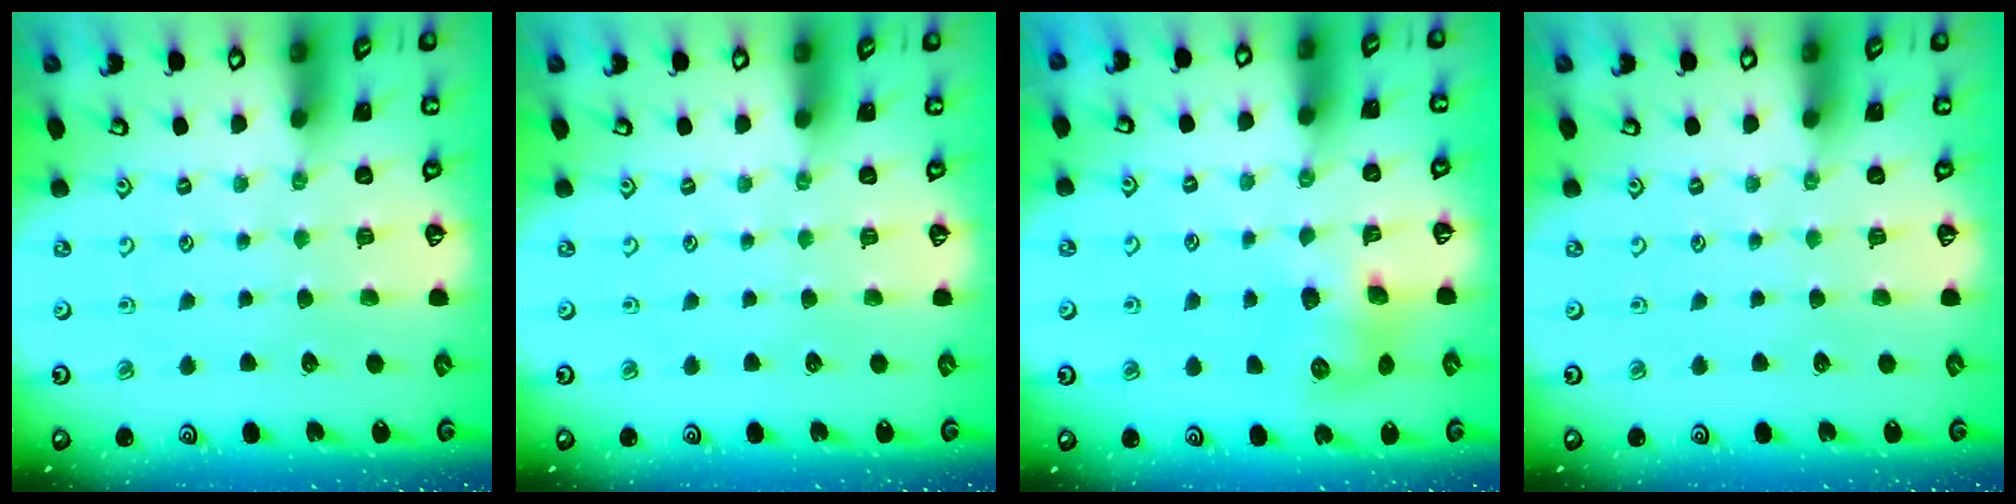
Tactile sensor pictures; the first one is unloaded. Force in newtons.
{"total": 0.0}
{"total": 8.3, "press": 8.3, "slide": 0.4}
{"total": 0.0}